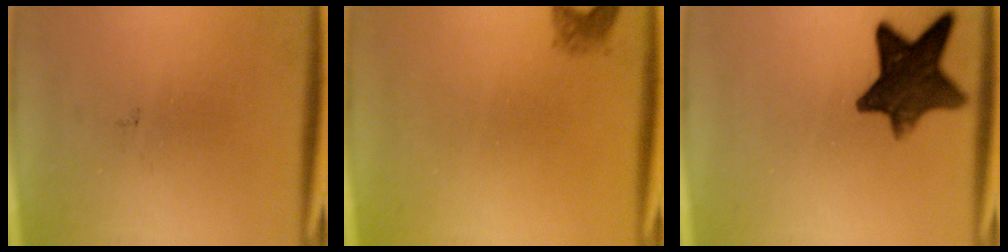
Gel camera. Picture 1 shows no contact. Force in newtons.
{"total": 1.5}
{"total": 11.6}